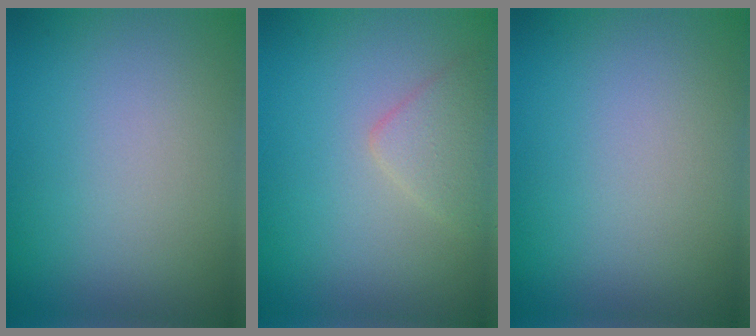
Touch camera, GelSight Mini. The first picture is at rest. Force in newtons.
{"total": 2.1, "press": 2.1, "slide": 0.2}
{"total": 0.0}